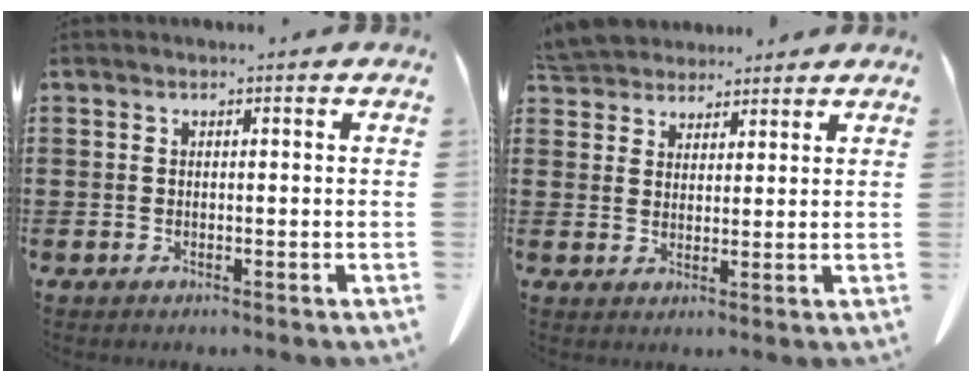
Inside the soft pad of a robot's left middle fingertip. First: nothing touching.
{"total": 5.1, "force": [4.8, 1.6, 0.7], "torque": [-0.032, -0.010, 0.092]}